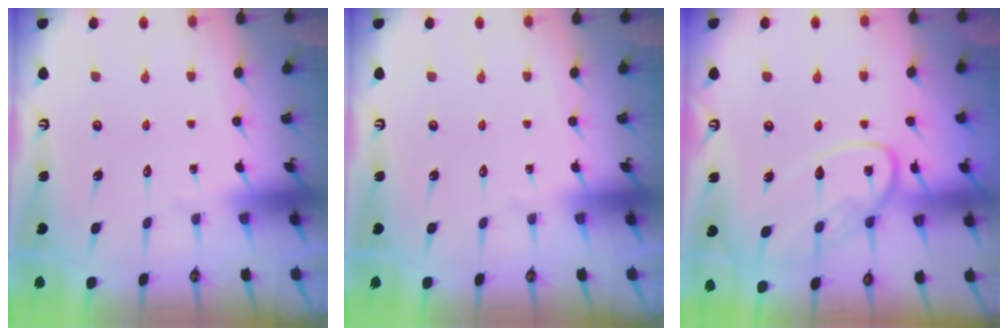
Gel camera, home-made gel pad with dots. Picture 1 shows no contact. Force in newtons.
{"total": 0.0}
{"total": 13.6, "press": 13.5, "slide": 1.3}